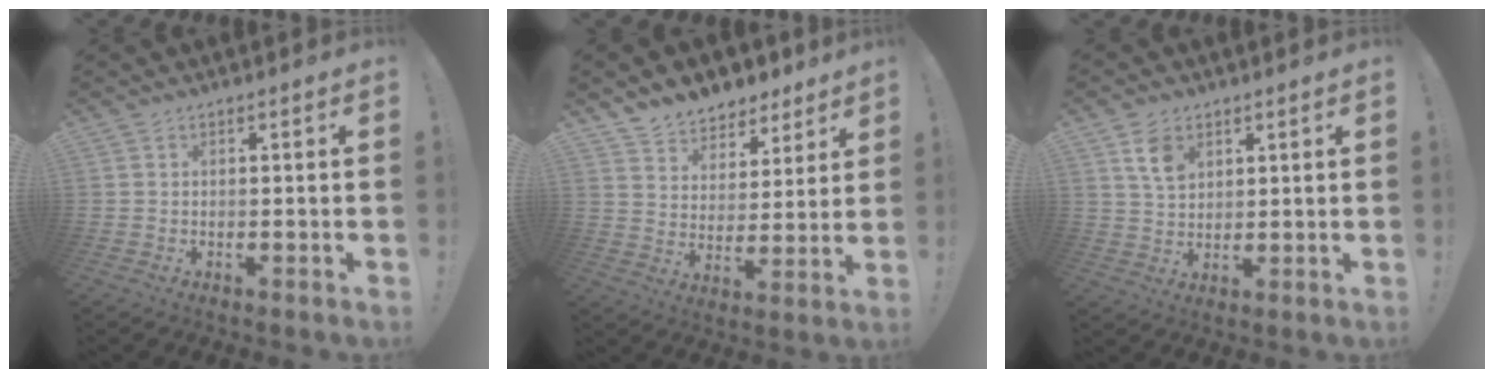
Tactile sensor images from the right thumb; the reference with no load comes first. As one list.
[{"total": 8.3, "force": [7.0, 4.5, 0.6], "torque": [-0.015, -0.064, 0.135]}, {"total": 7.2, "force": [3.7, 4.8, 3.9], "torque": [-0.056, -0.013, 0.069]}]